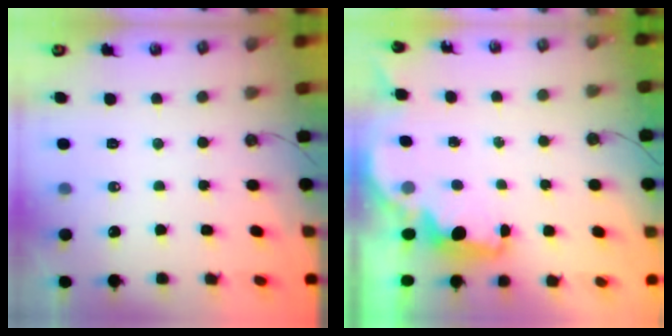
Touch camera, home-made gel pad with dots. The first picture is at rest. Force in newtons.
{"total": 2.1, "press": 1.9, "slide": 0.8}